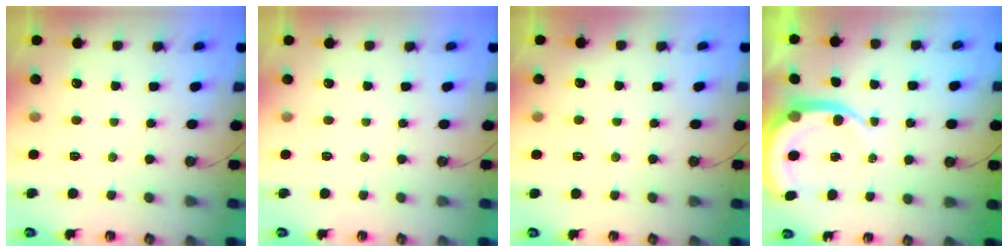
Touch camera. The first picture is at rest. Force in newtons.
{"total": 0.0}
{"total": 4.1, "press": 3.8, "slide": 1.7}
{"total": 6.9, "press": 6.9, "slide": 0.8}